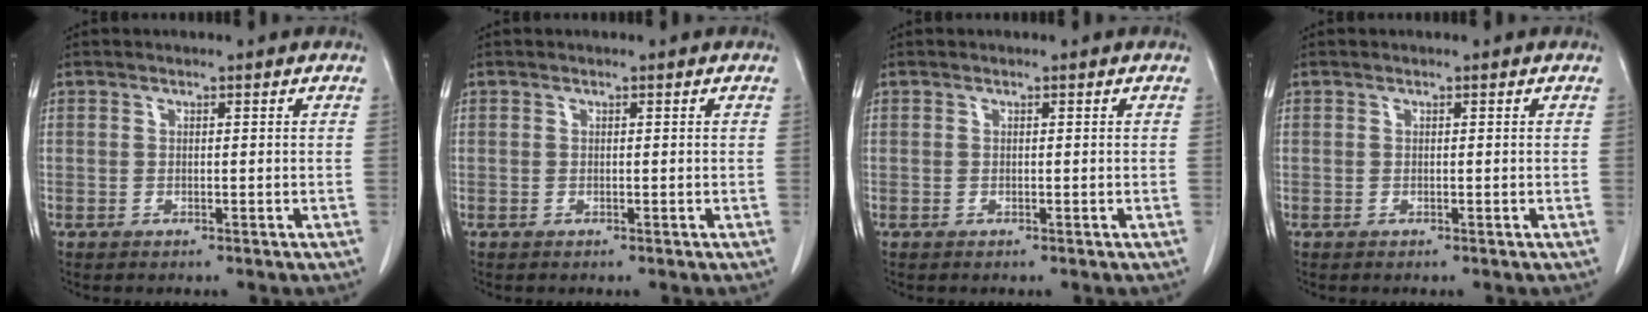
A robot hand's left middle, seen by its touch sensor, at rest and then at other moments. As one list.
[{"total": 0.0}, {"total": 0.0}, {"total": 0.0}]